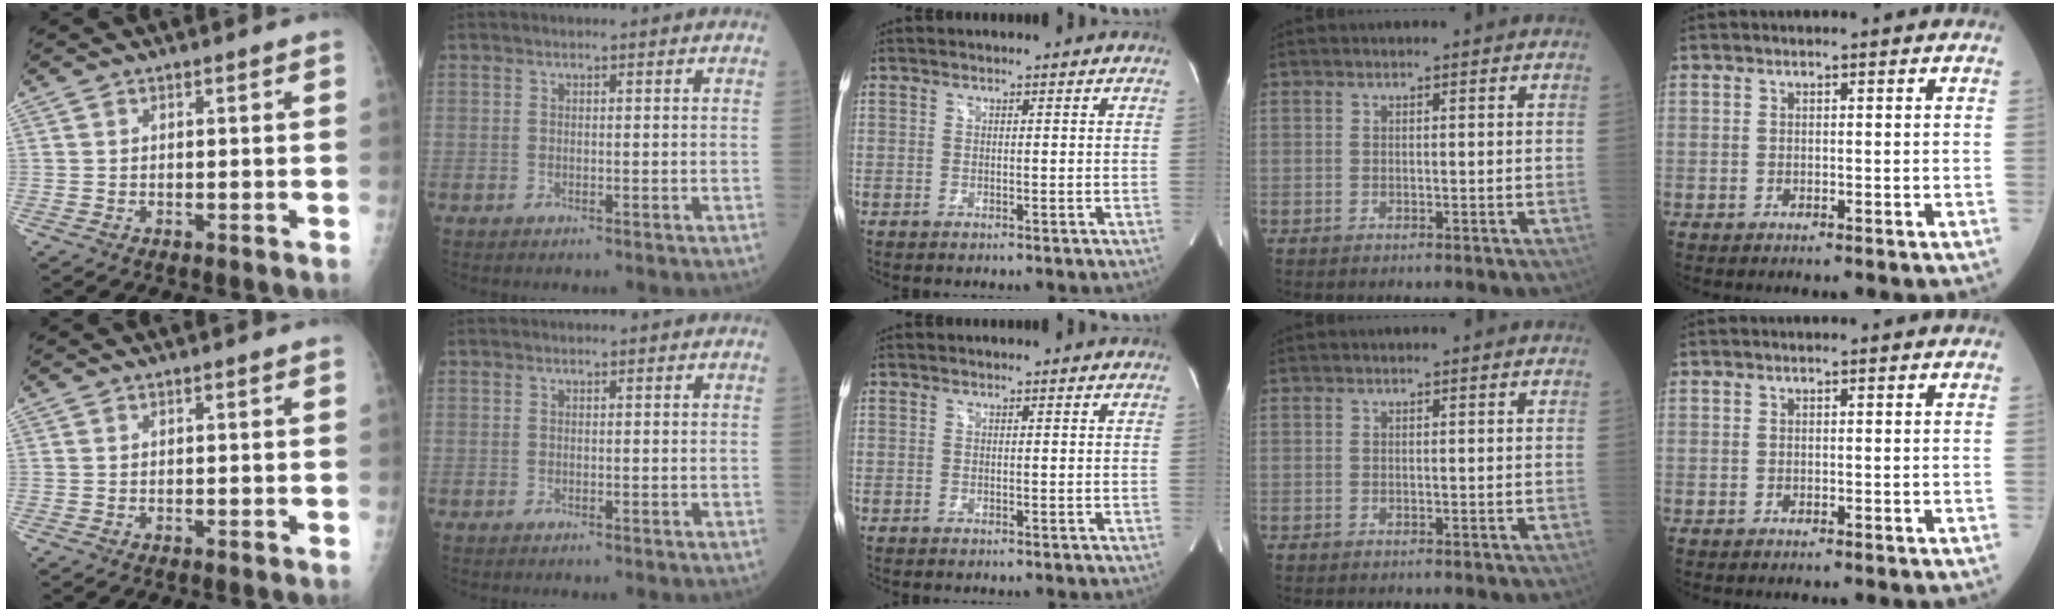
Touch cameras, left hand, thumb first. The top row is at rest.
{}